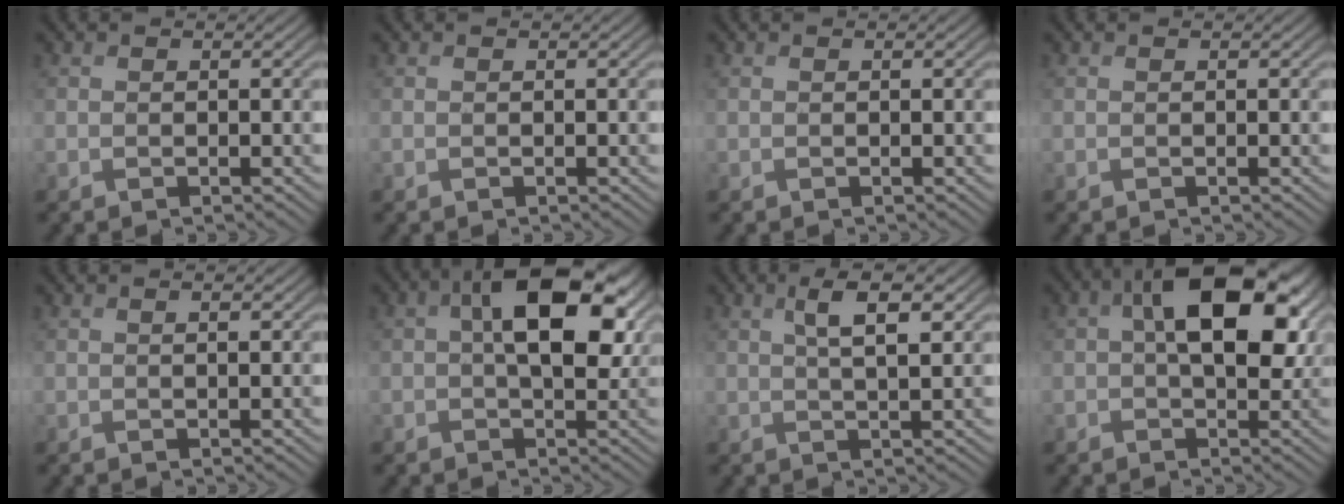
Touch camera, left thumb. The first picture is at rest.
{"total": 0.0}
{"total": 0.0}
{"total": 0.0}
{"total": 1.2, "force": [0.3, 0.3, 1.1], "torque": [-0.009, -0.006, 0.007]}
{"total": 11.2, "force": [2.5, 6.0, 9.1], "torque": [-0.152, 0.003, 0.033]}
{"total": 4.5, "force": [1.5, 1.2, 4.1], "torque": [-0.073, 0.003, 0.023]}
{"total": 12.3, "force": [2.9, 7.1, 9.6], "torque": [-0.163, -0.001, 0.047]}